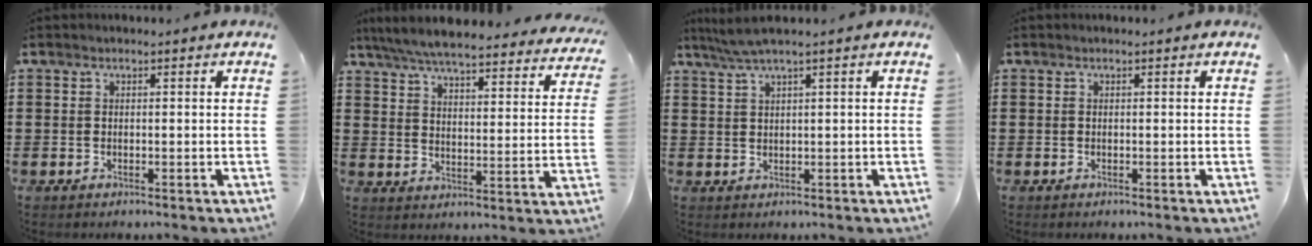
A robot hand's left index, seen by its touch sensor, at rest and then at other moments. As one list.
[{"total": 6.2, "force": [5.9, 0.4, 1.8], "torque": [-0.064, -0.038, 0.102]}, {"total": 2.6, "force": [1.5, -0.3, 2.2], "torque": [-0.044, 0.000, 0.026]}, {"total": 0.0}]